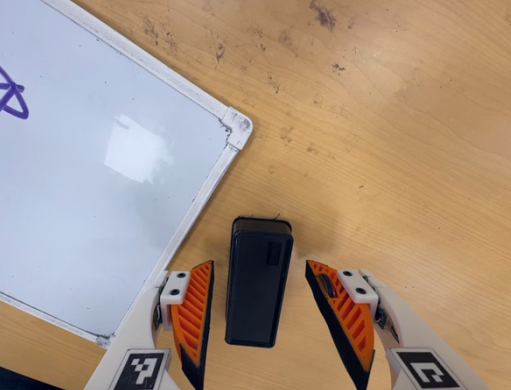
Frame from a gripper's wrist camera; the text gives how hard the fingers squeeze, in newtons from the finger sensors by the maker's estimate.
{"total": 0.0}